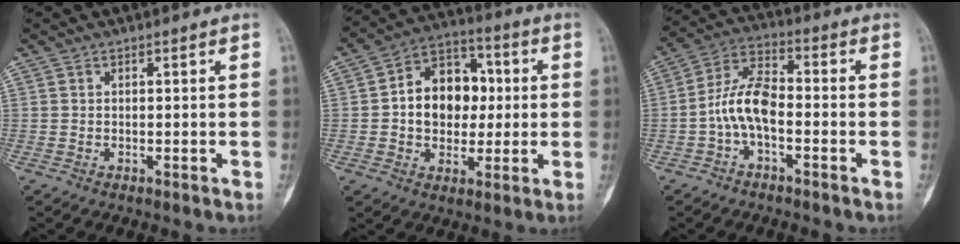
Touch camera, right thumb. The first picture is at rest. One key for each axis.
{"total": 13.8, "fx": 0.6, "fy": 10.4, "fz": 9.0, "tx": -0.094, "ty": 0.024, "tz": 0.005}
{"total": 8.7, "fx": -2.2, "fy": 4.3, "fz": 7.2, "tx": -0.141, "ty": 0.038, "tz": -0.050}